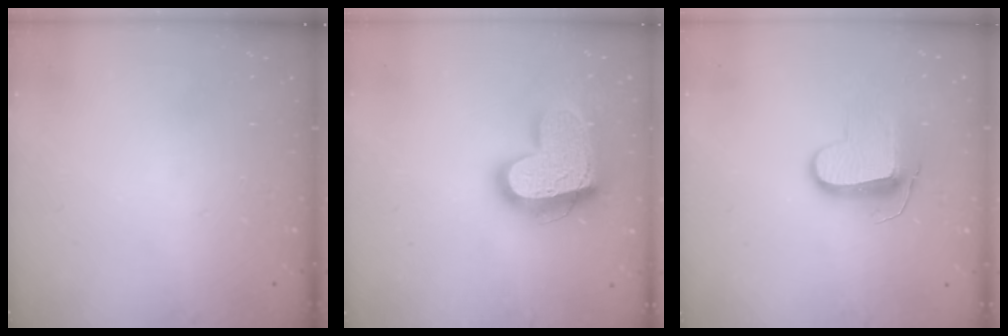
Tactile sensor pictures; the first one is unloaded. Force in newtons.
{"total": 19.9, "press": 19.9, "slide": 1.1}
{"total": 9.8, "press": 9.8, "slide": 0.1}